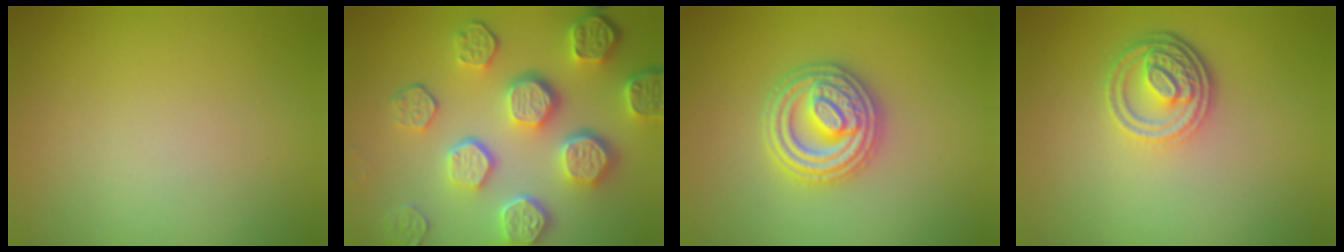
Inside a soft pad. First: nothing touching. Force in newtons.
{"total": 8.4, "press": 6.2, "slide": 5.6}
{"total": 5.0, "press": 4.9, "slide": 0.6}
{"total": 4.4, "press": 3.3, "slide": 2.9}